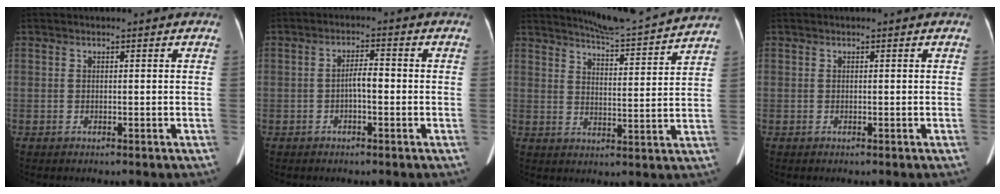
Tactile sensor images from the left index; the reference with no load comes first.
{"total": 2.9, "force": [-0.9, 0.8, 2.6], "torque": [-0.043, 0.006, -0.016]}
{"total": 12.8, "force": [12.3, -0.7, 3.6], "torque": [-0.067, -0.009, 0.166]}
{"total": 0.0}